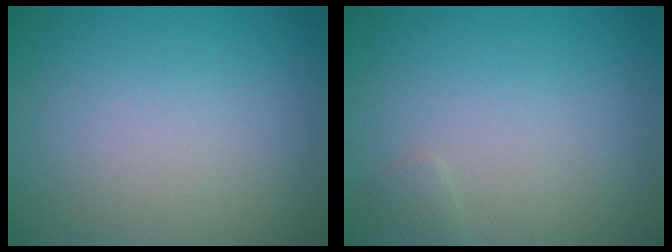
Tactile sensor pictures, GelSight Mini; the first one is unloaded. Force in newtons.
{"total": 0.6, "press": 0.6, "slide": 0.1}